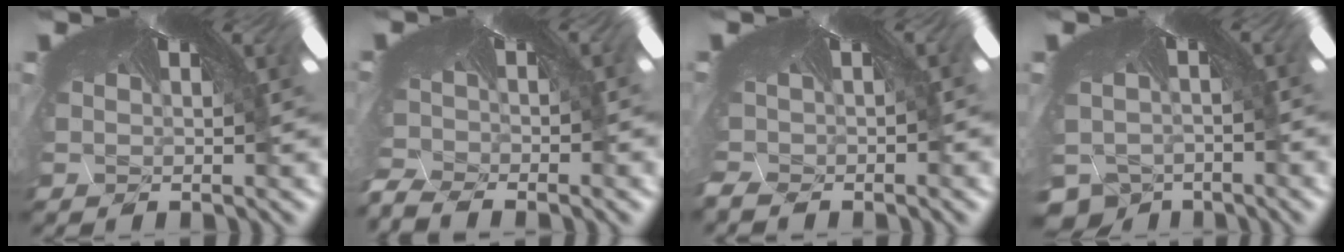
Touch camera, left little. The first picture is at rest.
{"total": 6.5, "force": [-6.4, 0.5, 0.8], "torque": [-0.036, -0.076, -0.069]}
{"total": 2.7, "force": [-2.7, 0.3, -0.2], "torque": [-0.034, -0.028, -0.018]}
{"total": 5.3, "force": [-4.8, 2.2, -0.1], "torque": [-0.034, -0.051, -0.038]}